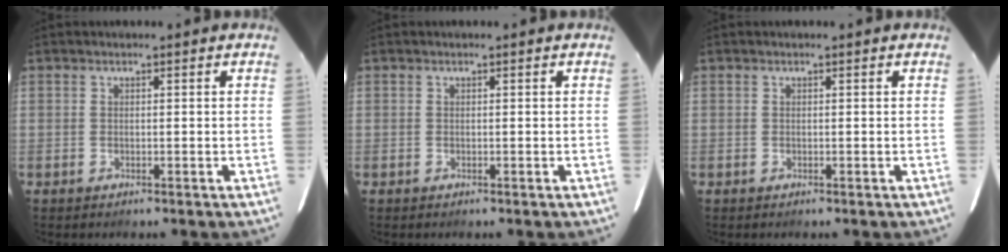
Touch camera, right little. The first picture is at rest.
{"total": 0.0}
{"total": 0.0}